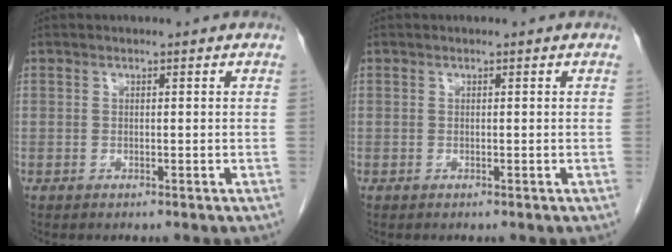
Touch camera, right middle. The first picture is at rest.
{"total": 0.0}